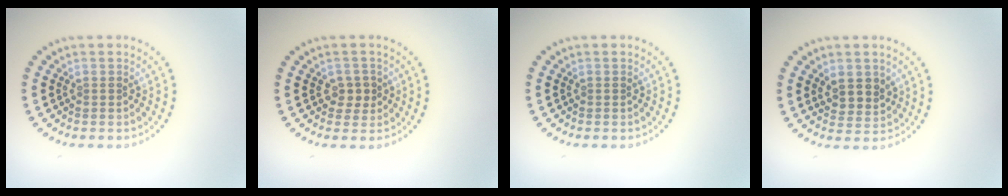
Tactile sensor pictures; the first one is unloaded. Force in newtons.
{"total": 1.8, "press": 1.7, "slide": 0.5}
{"total": 0.0}
{"total": 2.5, "press": 2.3, "slide": 0.9}